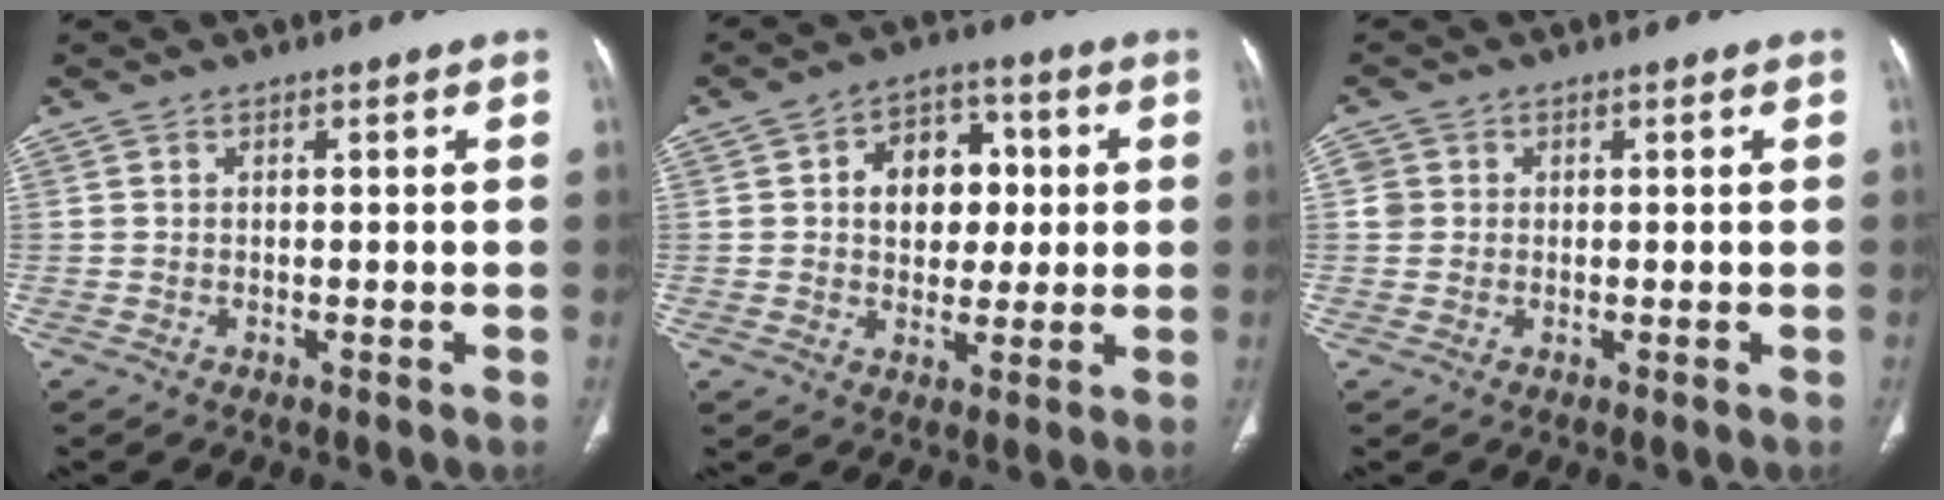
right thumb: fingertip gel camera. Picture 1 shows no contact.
{"total": 10.8, "force": [1.6, 8.0, 7.0], "torque": [-0.054, 0.012, 0.021]}
{"total": 2.2, "force": [0.3, 2.2, 0.4], "torque": [0.007, 0.003, 0.006]}